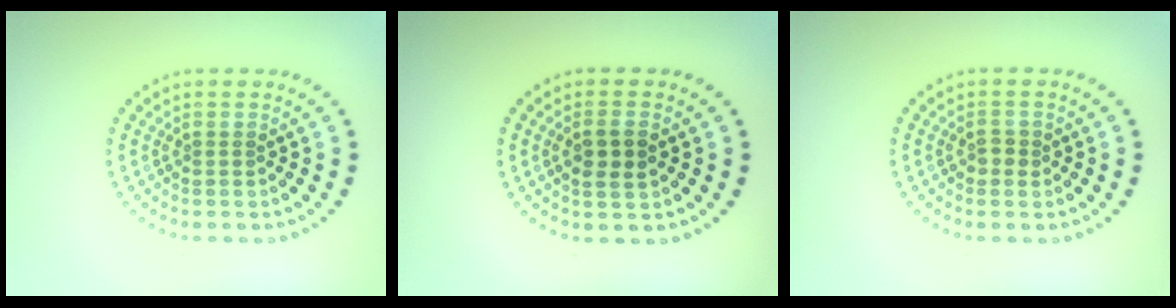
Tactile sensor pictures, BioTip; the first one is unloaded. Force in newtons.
{"total": 2.4, "press": 2.3, "slide": 0.7}
{"total": 1.2, "press": 1.1, "slide": 0.2}